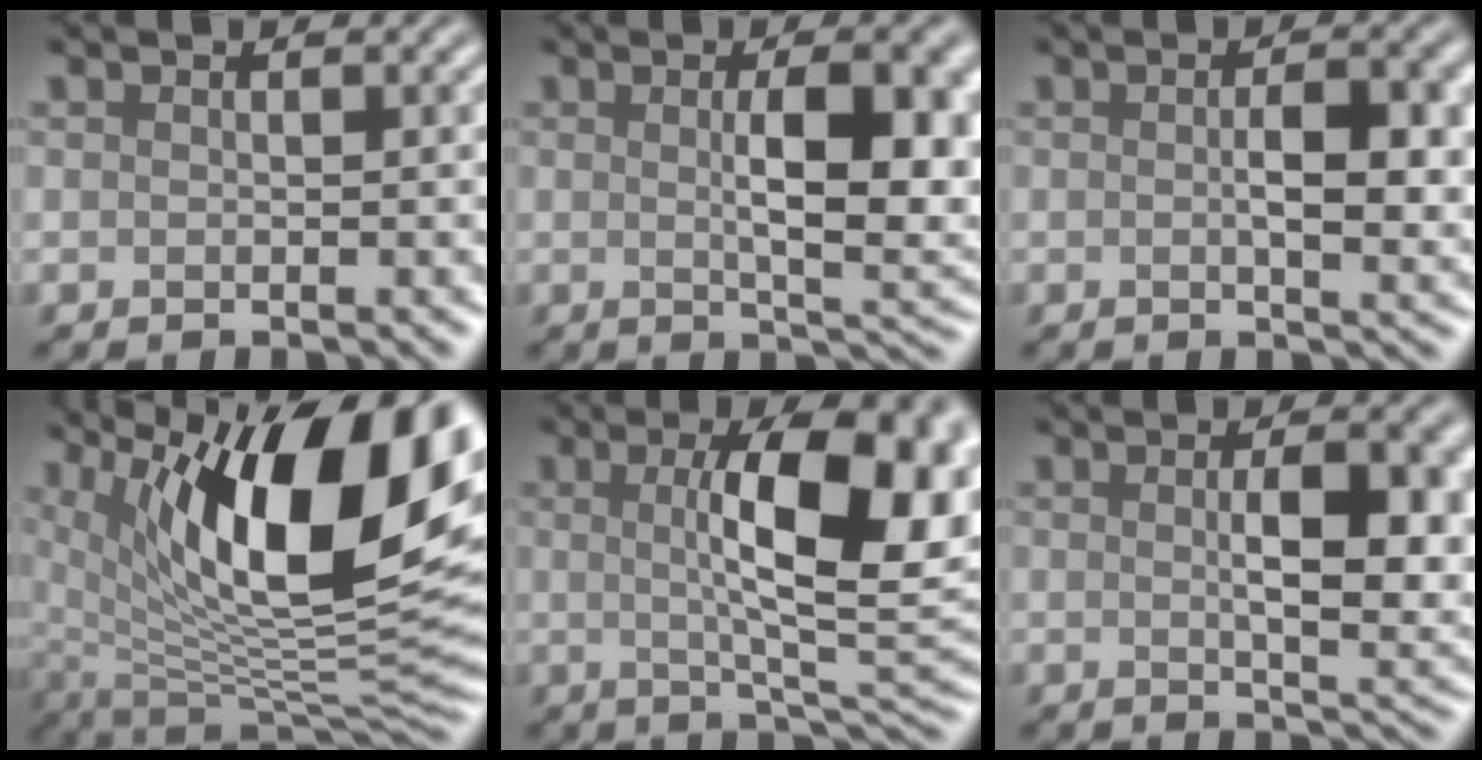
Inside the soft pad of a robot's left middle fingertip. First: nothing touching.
{"total": 7.9, "force": [0.5, 2.3, 7.5], "torque": [-0.111, -0.003, 0.013]}
{"total": 4.8, "force": [0.0, 1.7, 4.4], "torque": [-0.076, -0.001, 0.001]}
{"total": 16.5, "force": [6.4, 6.2, 14.0], "torque": [-0.206, 0.003, 0.104]}
{"total": 11.3, "force": [1.5, 3.1, 10.7], "torque": [-0.147, 0.009, 0.025]}
{"total": 6.8, "force": [0.4, 2.2, 6.4], "torque": [-0.095, -0.005, 0.010]}